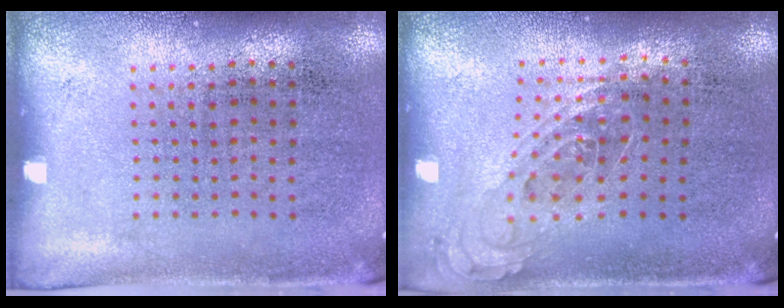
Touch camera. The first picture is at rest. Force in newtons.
{"total": 0.7, "press": 0.7, "slide": 0.3}